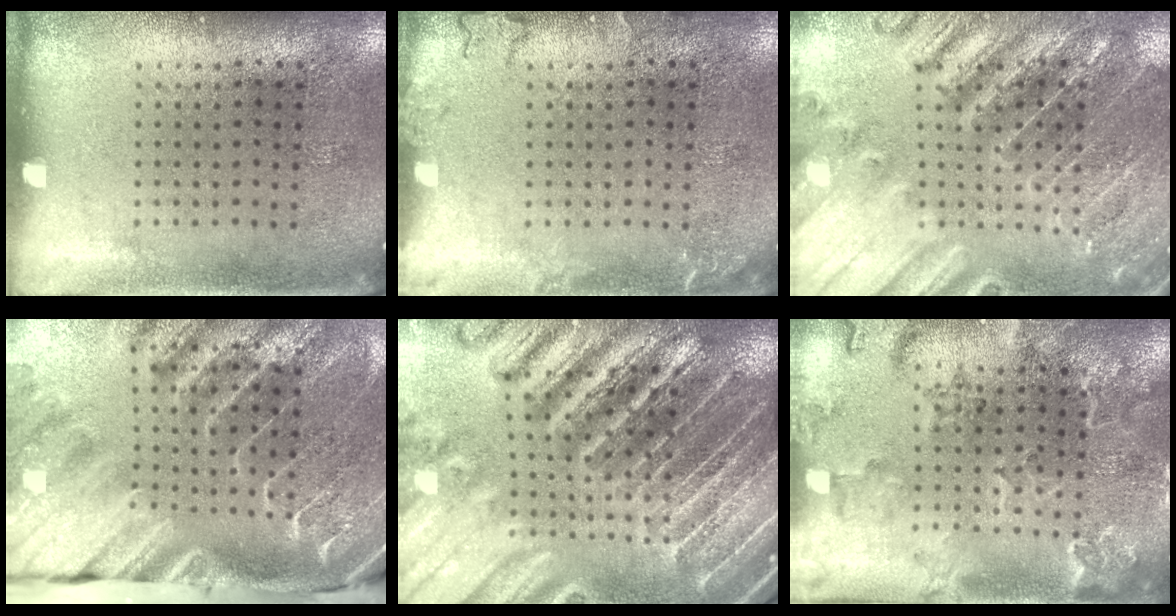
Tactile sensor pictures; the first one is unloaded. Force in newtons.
{"total": 1.6, "press": 1.6, "slide": 0.3}
{"total": 3.2, "press": 3.1, "slide": 0.7}
{"total": 4.7, "press": 3.5, "slide": 3.2}
{"total": 5.2, "press": 4.5, "slide": 2.5}
{"total": 2.4, "press": 2.2, "slide": 0.8}